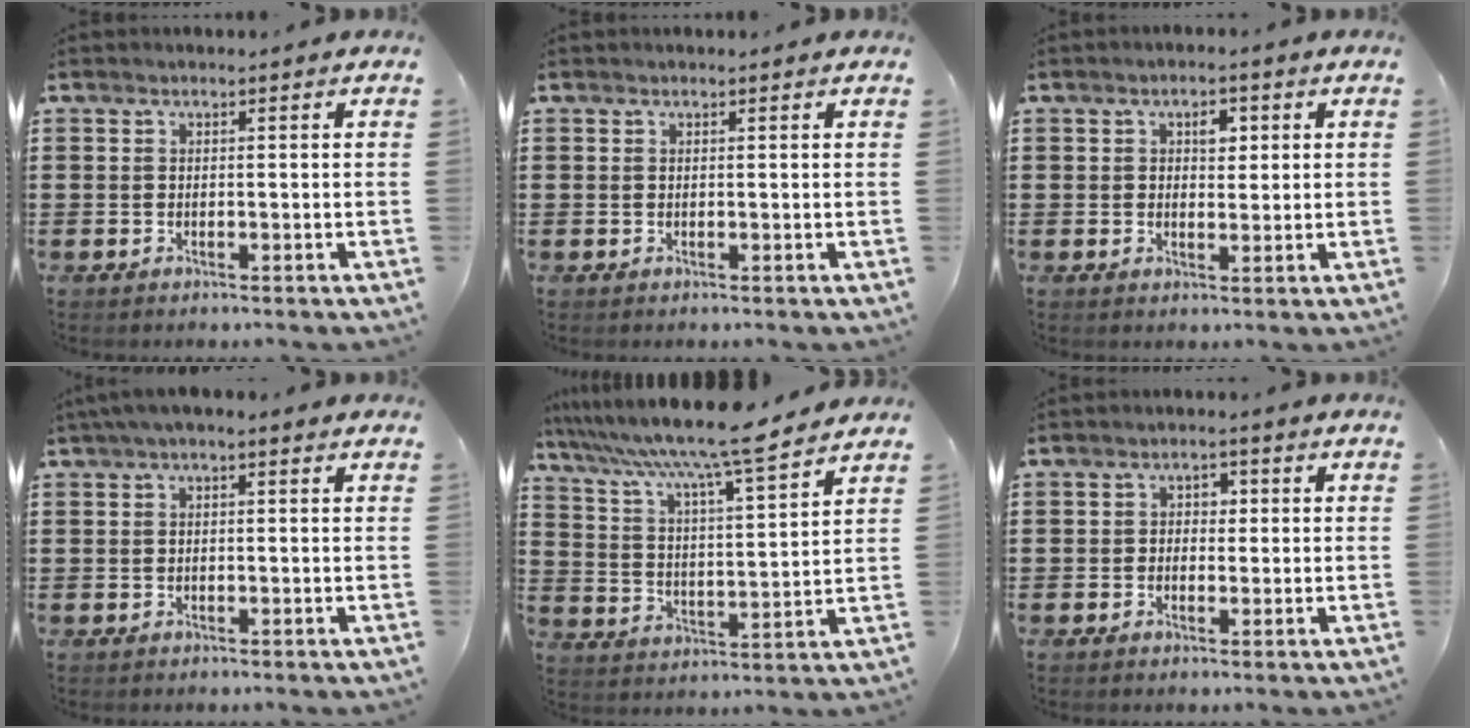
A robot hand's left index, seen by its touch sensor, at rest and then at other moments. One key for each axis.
{"total": 0.0}
{"total": 3.0, "fx": 0.9, "fy": 1.8, "fz": 2.2, "tx": -0.024, "ty": 0.003, "tz": 0.008}
{"total": 1.5, "fx": 0.2, "fy": 0.4, "fz": 1.4, "tx": -0.027, "ty": 0.003, "tz": 0.003}
{"total": 8.7, "fx": 7.5, "fy": -0.2, "fz": 4.4, "tx": -0.115, "ty": -0.050, "tz": 0.121}
{"total": 2.0, "fx": -0.2, "fy": 1.6, "fz": 1.2, "tx": -0.020, "ty": 0.009, "tz": -0.011}